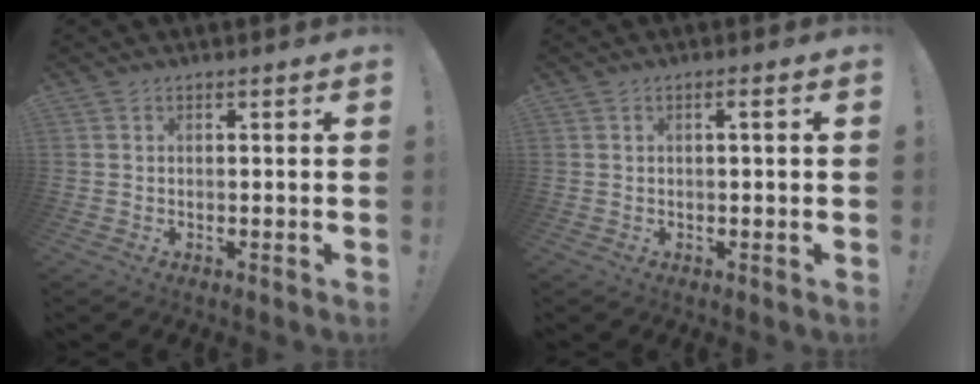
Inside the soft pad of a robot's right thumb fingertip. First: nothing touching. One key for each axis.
{"total": 1.5, "fx": -0.3, "fy": -0.3, "fz": 1.4, "tx": -0.026, "ty": 0.003, "tz": -0.008}